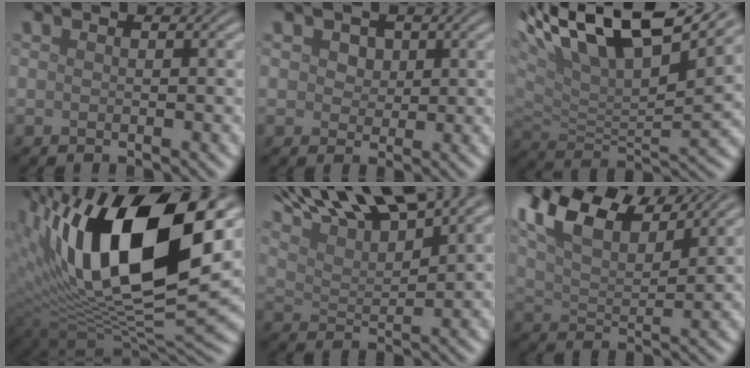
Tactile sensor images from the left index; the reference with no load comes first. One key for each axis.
{"total": 3.0, "fx": 1.6, "fy": 2.1, "fz": 1.5, "tx": -0.033, "ty": 0.012, "tz": 0.012}
{"total": 14.0, "fx": 9.3, "fy": 4.9, "fz": 9.3, "tx": -0.183, "ty": 0.039, "tz": 0.154}
{"total": 16.8, "fx": 5.5, "fy": 7.2, "fz": 14.2, "tx": -0.224, "ty": -0.005, "tz": 0.089}
{"total": 10.7, "fx": 8.2, "fy": 2.6, "fz": 6.5, "tx": -0.123, "ty": 0.025, "tz": 0.135}
{"total": 10.0, "fx": 6.7, "fy": 3.8, "fz": 6.4, "tx": -0.133, "ty": 0.032, "tz": 0.112}